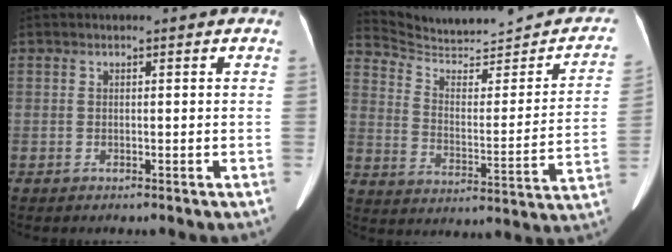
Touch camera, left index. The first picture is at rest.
{"total": 17.3, "force": [16.1, 3.9, 4.9], "torque": [-0.060, -0.020, 0.229]}